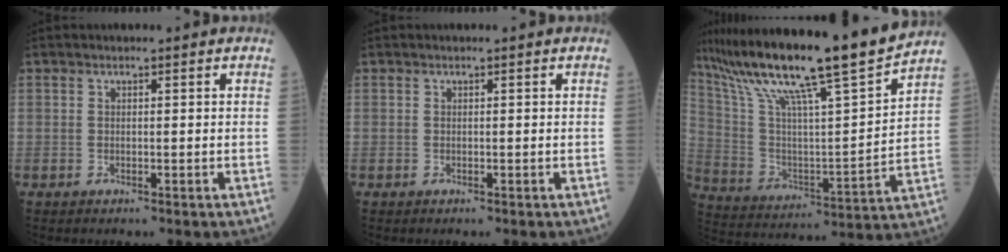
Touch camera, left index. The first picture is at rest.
{"total": 0.0}
{"total": 22.8, "force": [18.7, -0.8, 13.1], "torque": [-0.235, -0.013, 0.316]}